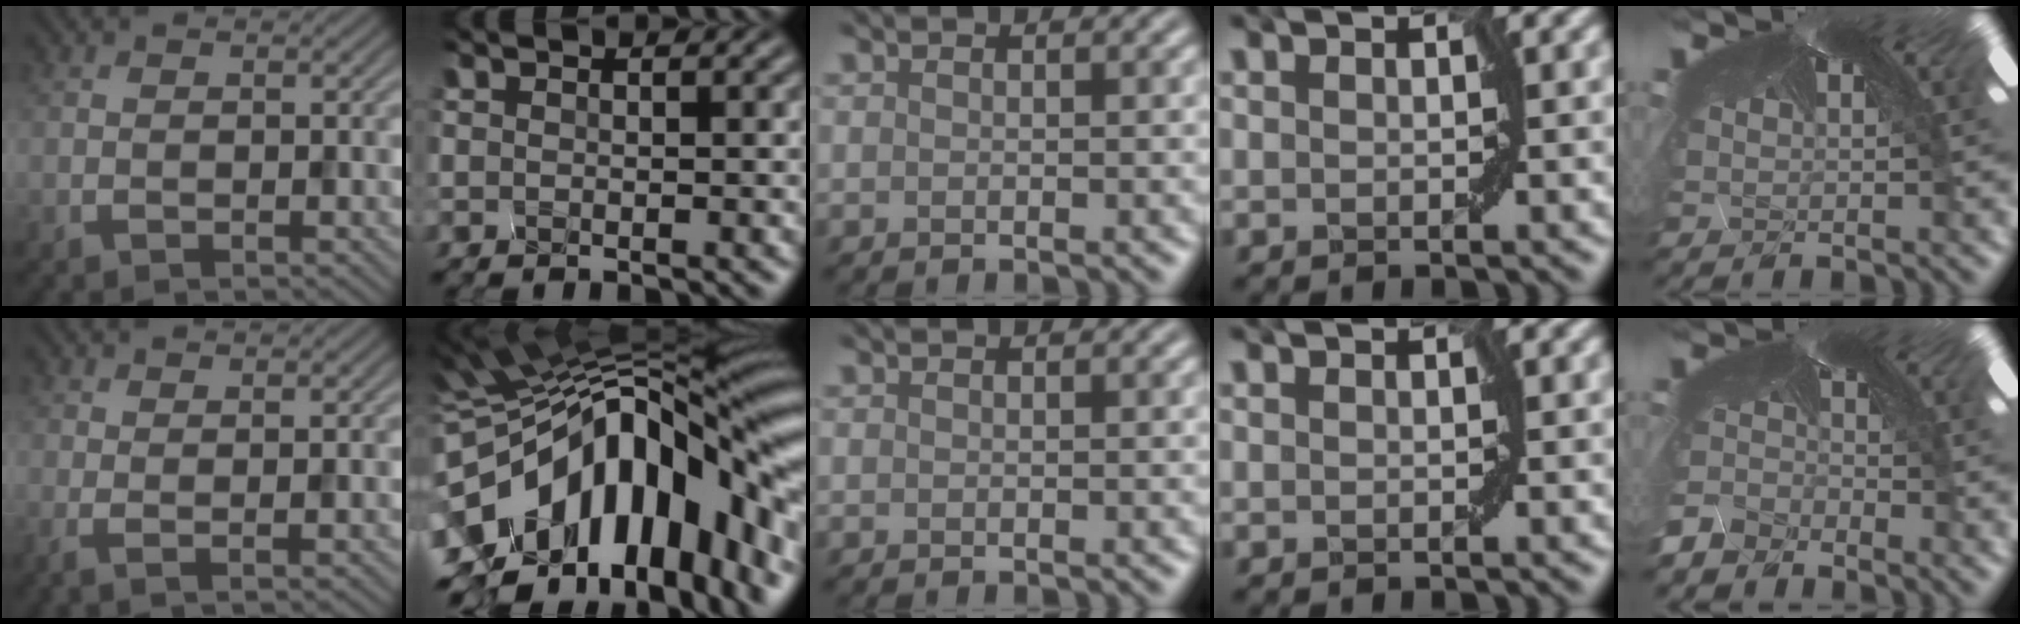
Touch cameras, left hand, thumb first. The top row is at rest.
{"thumb": {"total": 1.7, "force": [0.7, 0.4, 1.5], "torque": [-0.022, -0.003, 0.015]}, "index": {"total": 19.3, "force": [-3.1, 10.1, 16.1], "torque": [-0.264, -0.002, -0.063]}, "little": {"total": 8.5, "force": [-8.4, 1.5, 0.5], "torque": [-0.032, -0.046, -0.126]}}